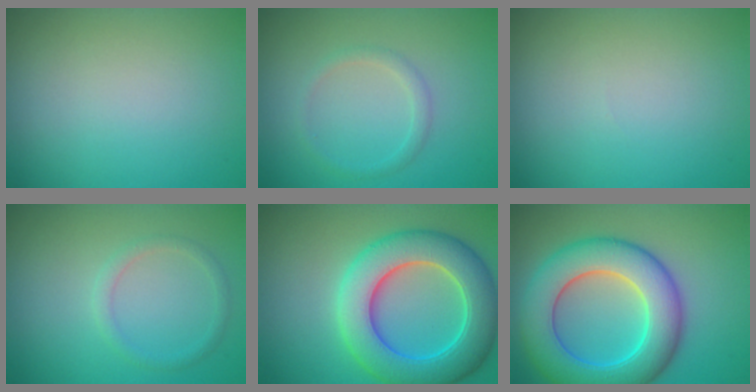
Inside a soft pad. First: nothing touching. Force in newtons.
{"total": 1.3, "press": 1.3, "slide": 0.1}
{"total": 0.0}
{"total": 1.3, "press": 1.3, "slide": 0.0}
{"total": 9.2, "press": 9.2, "slide": 0.2}
{"total": 9.6, "press": 9.6, "slide": 0.2}